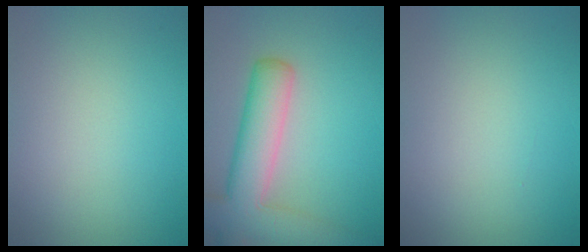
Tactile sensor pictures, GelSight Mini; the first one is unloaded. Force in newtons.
{"total": 7.5, "press": 7.4, "slide": 0.5}
{"total": 0.0}